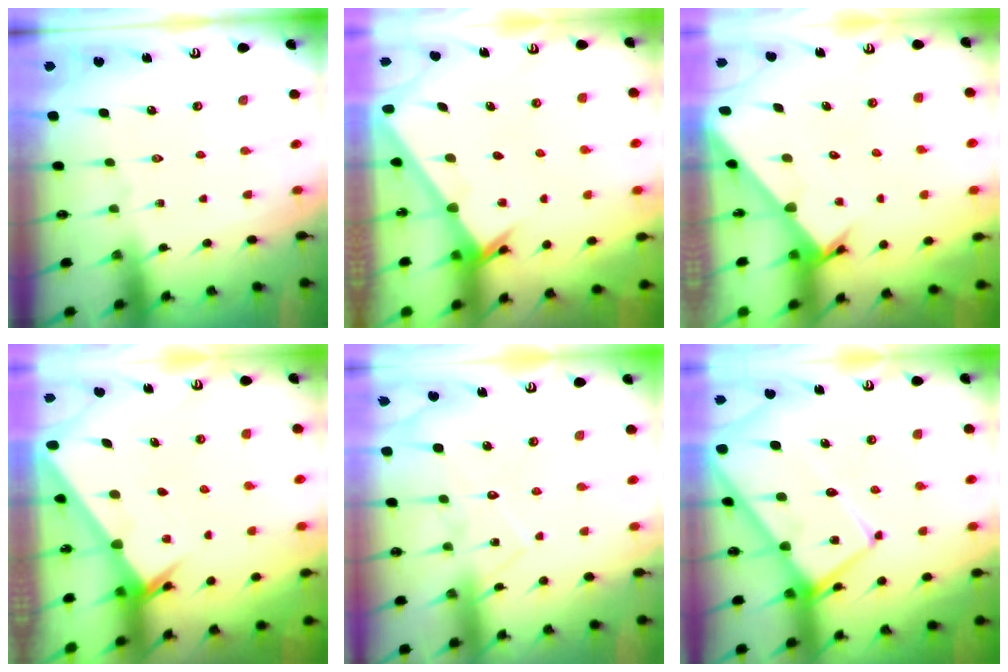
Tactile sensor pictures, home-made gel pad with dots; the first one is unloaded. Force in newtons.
{"total": 2.3, "press": 2.3, "slide": 0.2}
{"total": 2.1, "press": 2.1, "slide": 0.1}
{"total": 2.0, "press": 2.0, "slide": 0.1}
{"total": 10.2, "press": 10.2, "slide": 0.6}
{"total": 14.0, "press": 13.9, "slide": 1.5}